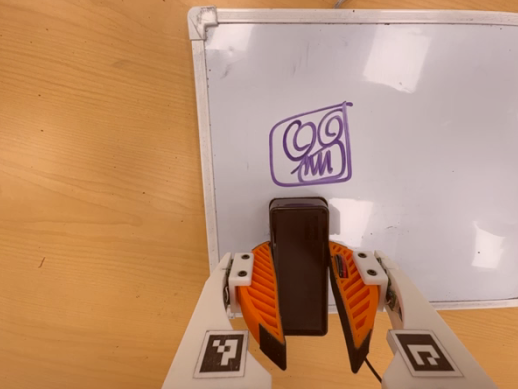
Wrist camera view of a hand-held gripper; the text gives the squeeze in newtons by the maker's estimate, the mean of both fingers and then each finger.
{"total": 11.1, "left": 9.0, "right": 13.2}